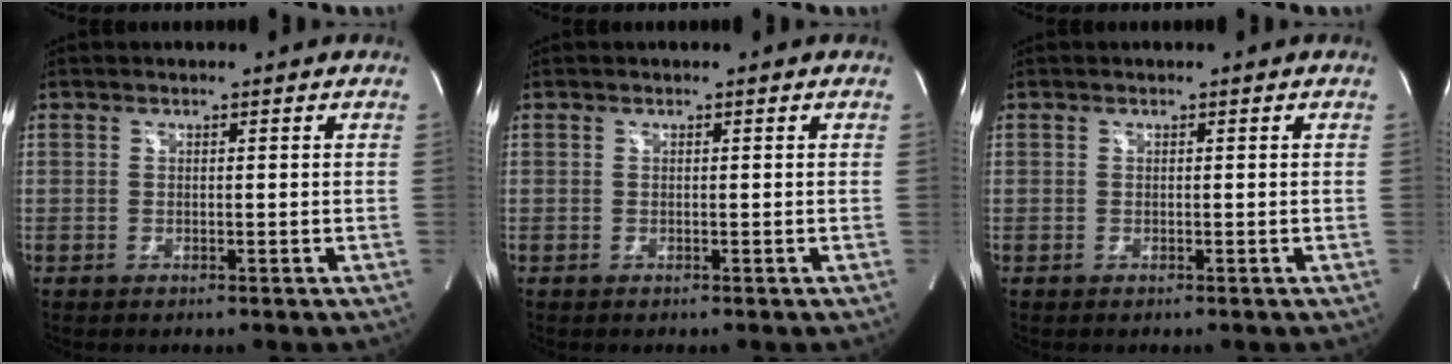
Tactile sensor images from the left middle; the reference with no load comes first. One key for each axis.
{"total": 0.0}
{"total": 0.0}